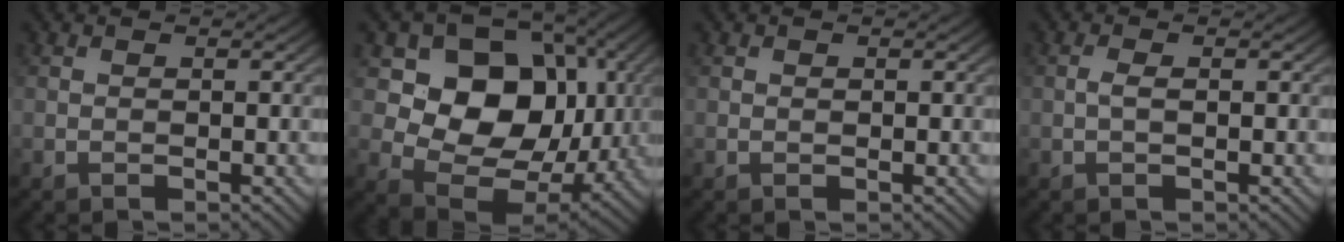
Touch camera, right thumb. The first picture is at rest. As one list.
[{"total": 14.0, "force": [3.0, 10.7, 8.6], "torque": [-0.142, -0.007, 0.045]}, {"total": 0.0}, {"total": 1.2, "force": [-0.1, 0.5, 1.1], "torque": [-0.028, 0.003, -0.004]}]